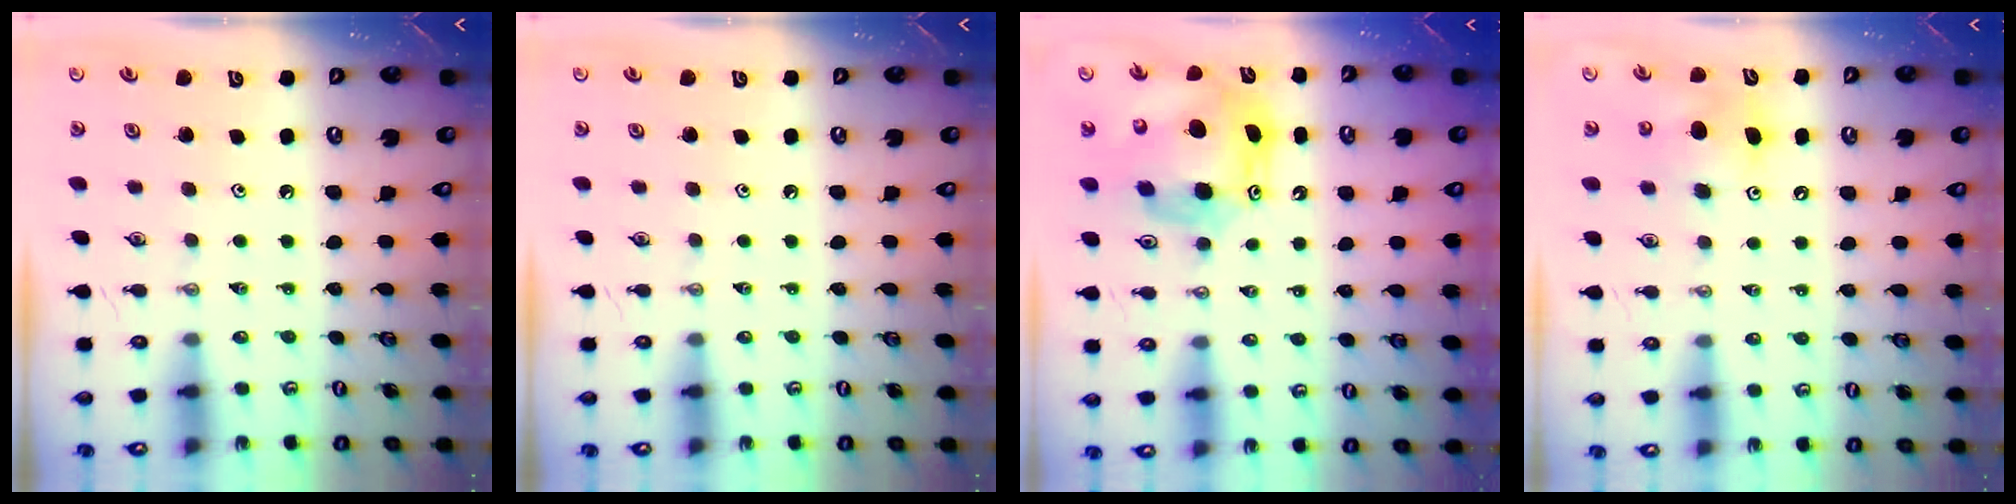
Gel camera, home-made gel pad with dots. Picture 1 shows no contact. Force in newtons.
{"total": 0.0}
{"total": 14.3, "press": 14.3, "slide": 1.3}
{"total": 8.7, "press": 8.7, "slide": 1.1}